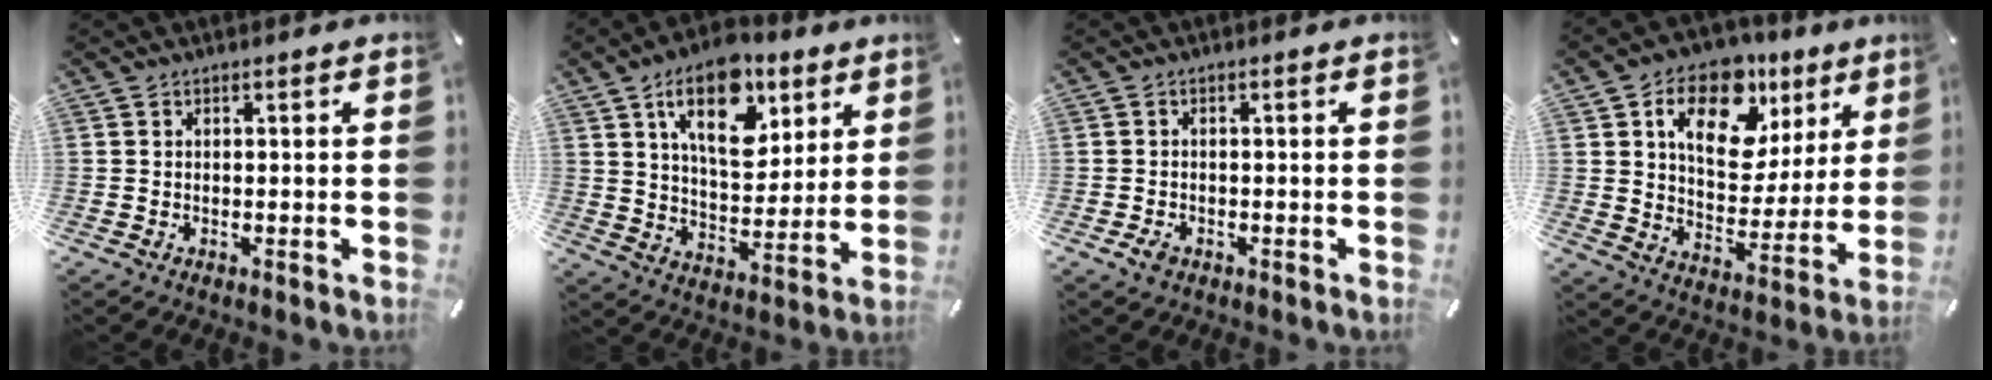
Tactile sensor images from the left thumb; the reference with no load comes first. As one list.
[{"total": 17.7, "force": [9.5, 9.8, 11.2], "torque": [-0.171, -0.034, 0.163]}, {"total": 1.8, "force": [-0.9, 1.3, 1.0], "torque": [-0.026, 0.001, -0.019]}, {"total": 16.2, "force": [8.9, 10.1, 8.9], "torque": [-0.138, -0.044, 0.155]}]